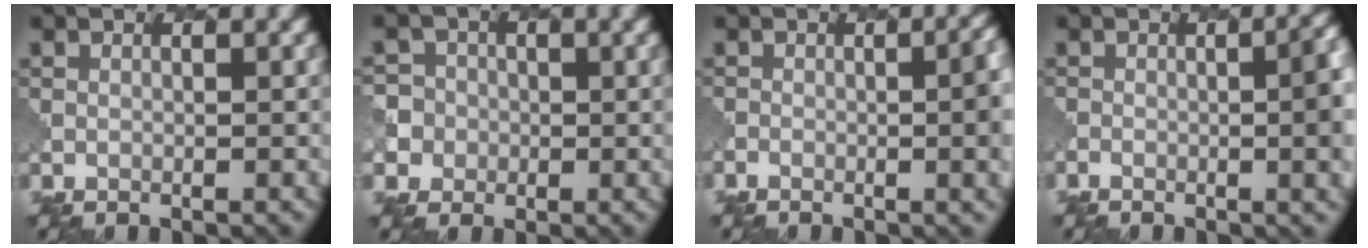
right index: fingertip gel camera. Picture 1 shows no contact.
{"total": 5.7, "force": [-0.7, 5.6, 0.9], "torque": [-0.016, 0.019, -0.035]}
{"total": 6.8, "force": [-1.0, 3.0, 6.0], "torque": [-0.044, 0.007, -0.019]}
{"total": 7.6, "force": [-0.9, 3.3, 6.8], "torque": [-0.054, 0.004, -0.018]}